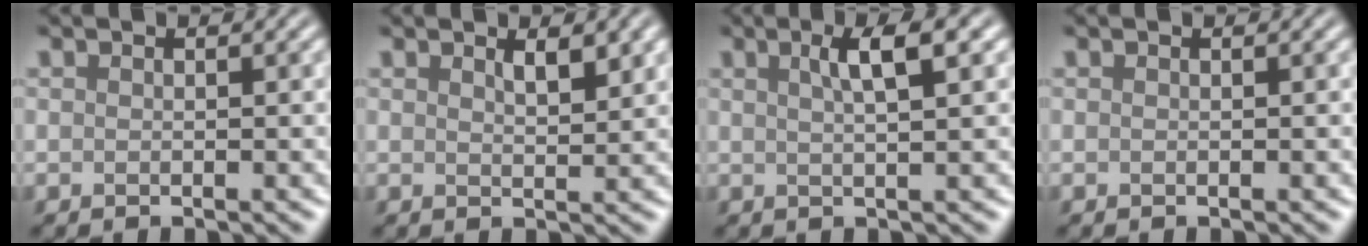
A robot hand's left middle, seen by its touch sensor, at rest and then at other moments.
{"total": 1.9, "force": [1.3, 0.5, 1.4], "torque": [-0.019, -0.002, 0.023]}
{"total": 3.5, "force": [1.4, 0.9, 3.1], "torque": [-0.036, 0.009, 0.019]}
{"total": 0.0}